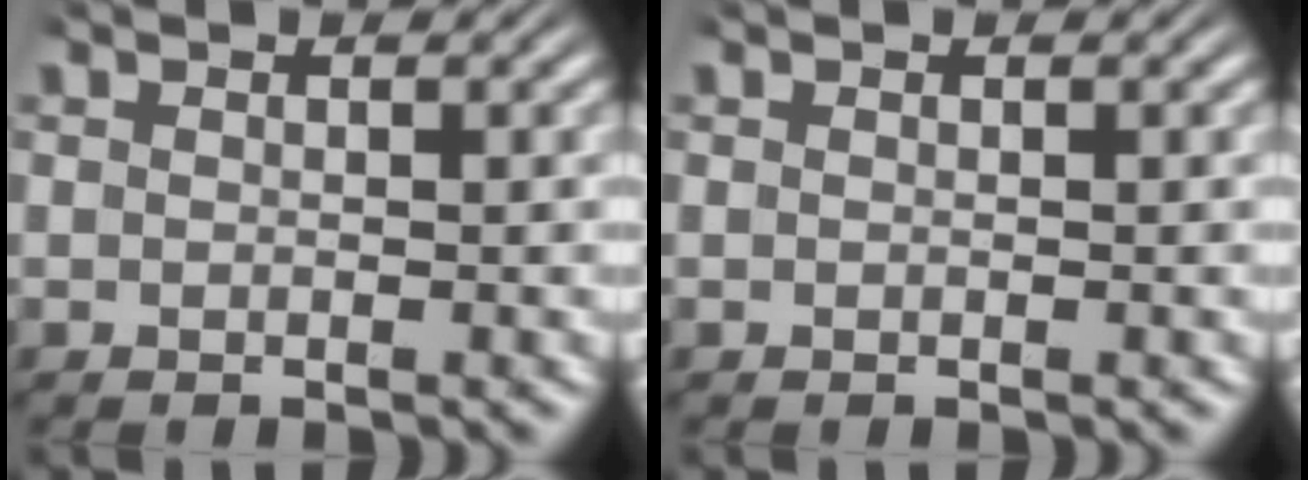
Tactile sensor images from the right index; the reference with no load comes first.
{"total": 0.0}